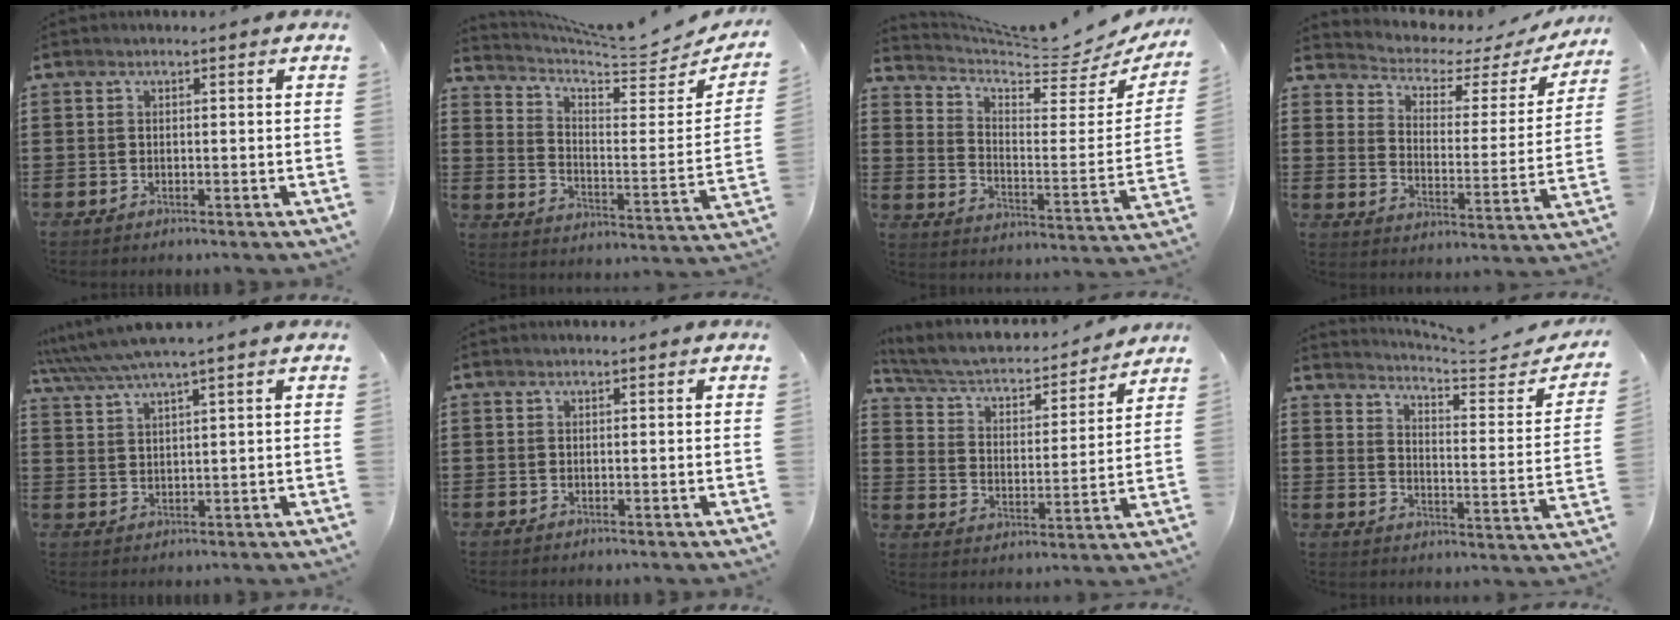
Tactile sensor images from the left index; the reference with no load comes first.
{"total": 5.5, "force": [4.8, 1.0, 2.6], "torque": [-0.068, -0.044, 0.075]}
{"total": 5.4, "force": [5.0, 0.9, 2.0], "torque": [-0.062, -0.044, 0.078]}
{"total": 3.3, "force": [2.7, 1.5, 1.3], "torque": [-0.044, -0.021, 0.034]}
{"total": 4.7, "force": [4.0, 0.0, 2.5], "torque": [-0.059, -0.012, 0.069]}
{"total": 0.0}
{"total": 4.8, "force": [4.2, 1.6, 1.8], "torque": [-0.056, -0.031, 0.064]}
{"total": 3.8, "force": [3.6, -0.1, 1.3], "torque": [-0.039, -0.033, 0.051]}